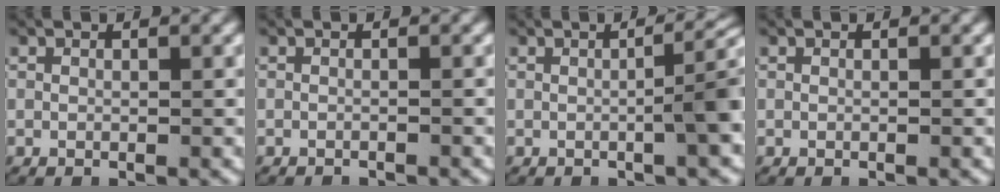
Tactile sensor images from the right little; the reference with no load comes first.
{"total": 0.9, "force": [-0.9, -0.1, 0.0], "torque": [-0.004, -0.005, -0.012]}
{"total": 4.4, "force": [0.1, 1.0, 4.3], "torque": [-0.043, 0.007, -0.004]}
{"total": 0.0}